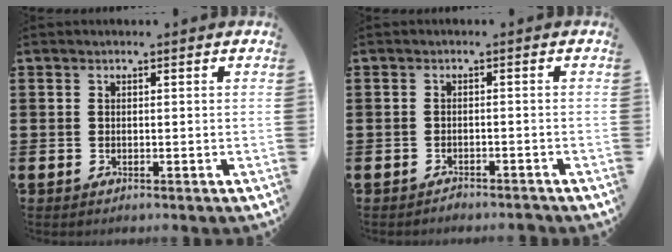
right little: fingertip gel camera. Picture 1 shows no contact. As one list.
[{"total": 1.2, "force": [-1.2, 0.0, 0.0], "torque": [0.004, -0.003, -0.026]}]